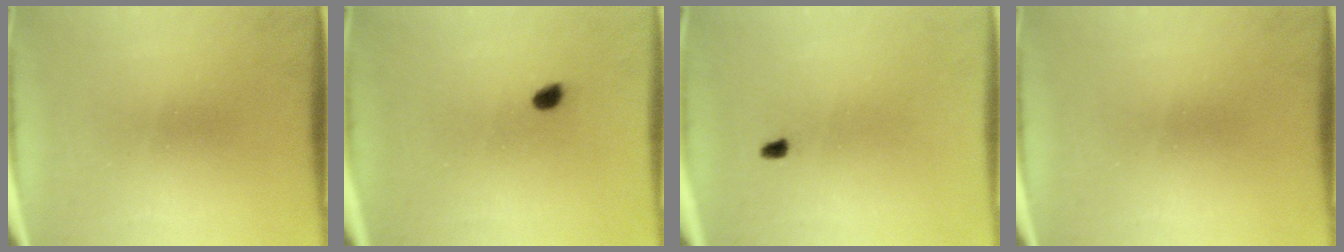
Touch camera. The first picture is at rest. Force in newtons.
{"total": 1.6}
{"total": 0.9}
{"total": 0.0}